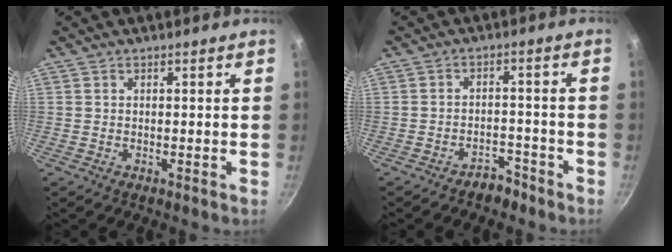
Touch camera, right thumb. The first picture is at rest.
{"total": 3.8, "force": [-3.2, 1.9, 0.9], "torque": [0.005, 0.039, -0.042]}